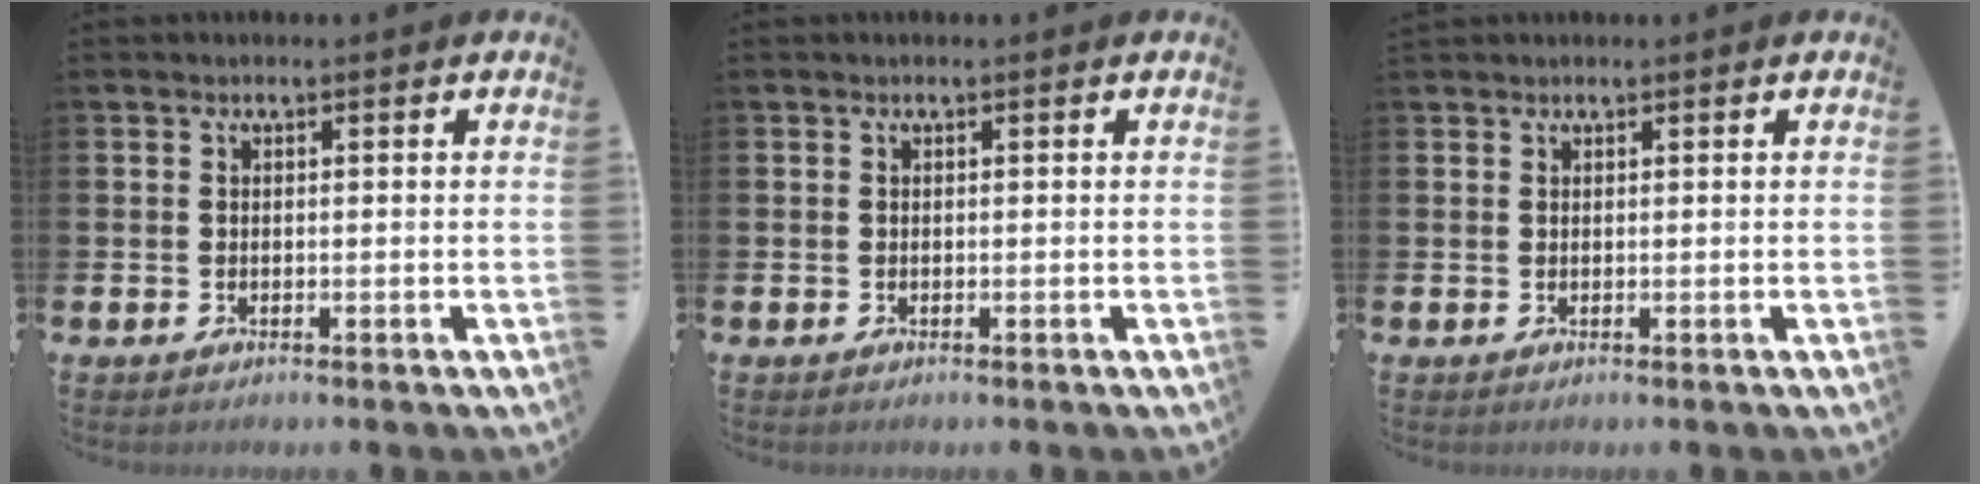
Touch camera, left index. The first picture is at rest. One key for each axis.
{"total": 0.0}
{"total": 0.7, "fx": 0.6, "fy": 0.1, "fz": 0.0, "tx": 0.002, "ty": 0.001, "tz": 0.011}